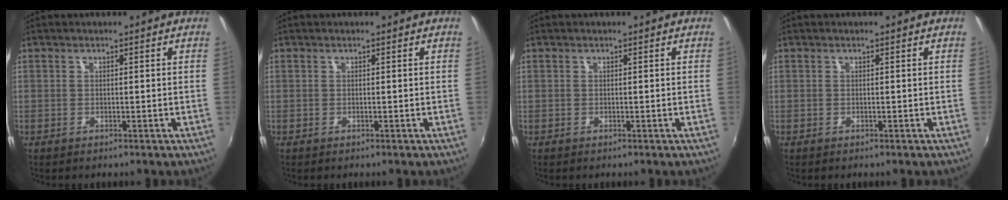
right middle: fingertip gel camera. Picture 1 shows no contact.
{"total": 0.0}
{"total": 0.0}
{"total": 0.0}